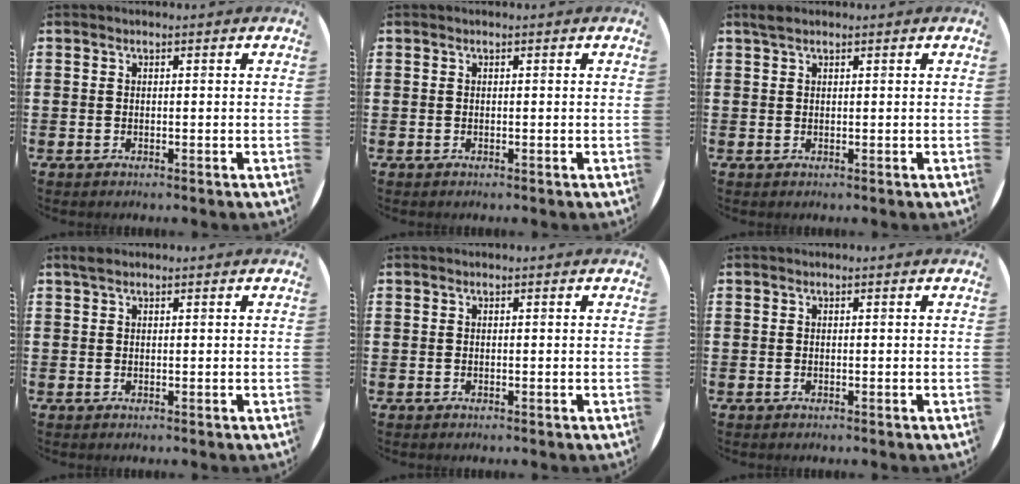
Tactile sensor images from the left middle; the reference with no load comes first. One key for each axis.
{"total": 0.0}
{"total": 1.2, "fx": 1.0, "fy": 0.4, "fz": 0.5, "tx": -0.010, "ty": 0.005, "tz": 0.017}
{"total": 0.9, "fx": 0.7, "fy": 0.3, "fz": 0.3, "tx": -0.007, "ty": 0.005, "tz": 0.012}
{"total": 0.0}
{"total": 0.0}